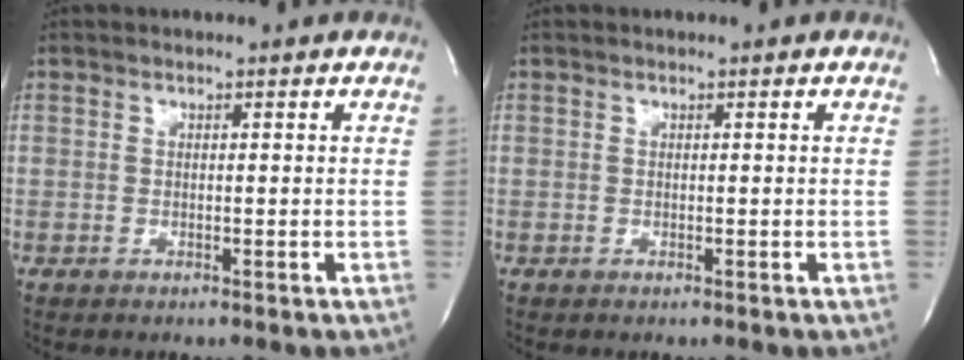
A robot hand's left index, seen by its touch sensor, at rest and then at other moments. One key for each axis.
{"total": 0.0}